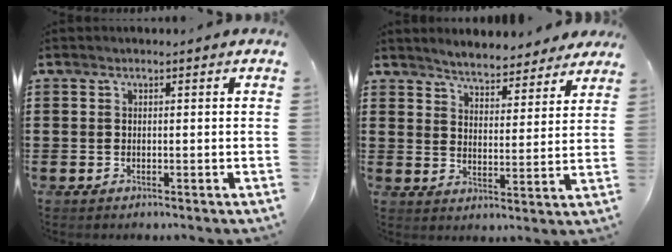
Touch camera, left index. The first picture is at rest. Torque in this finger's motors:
{"motor_torque": [-0.37, 0.46, -0.08, -0.05]}